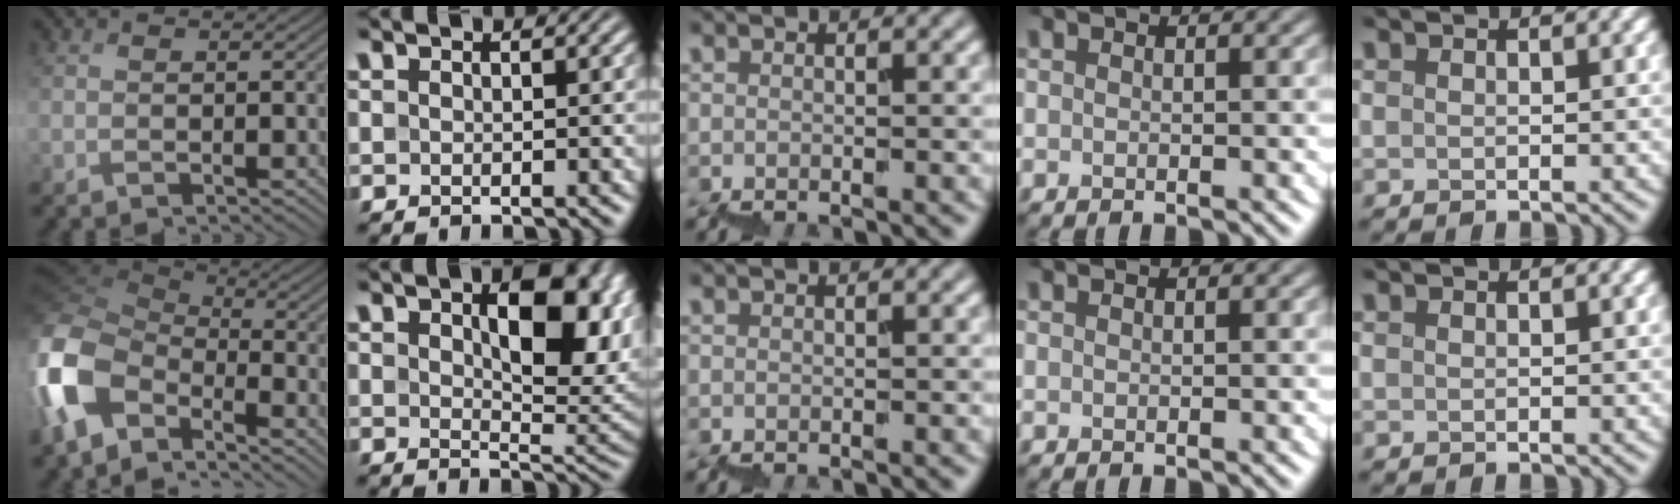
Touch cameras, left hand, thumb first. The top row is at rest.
{"thumb": {"total": 12.4, "force": [-5.9, 7.2, 8.3], "torque": [-0.220, -0.018, -0.126]}, "index": {"total": 9.4, "force": [2.3, 4.5, 7.9], "torque": [-0.114, 0.000, 0.040]}}